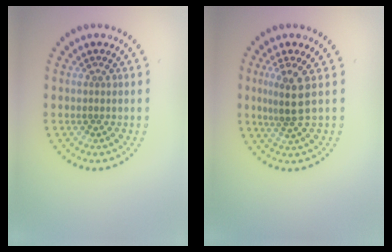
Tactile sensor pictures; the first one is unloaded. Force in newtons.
{"total": 2.7, "press": 2.2, "slide": 1.7}